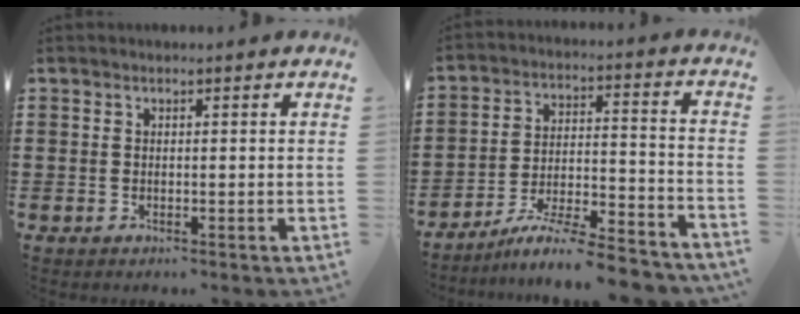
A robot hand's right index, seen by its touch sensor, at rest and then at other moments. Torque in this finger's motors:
{"motor_torque": [0.80, 0.79, 0.22, 0.02]}